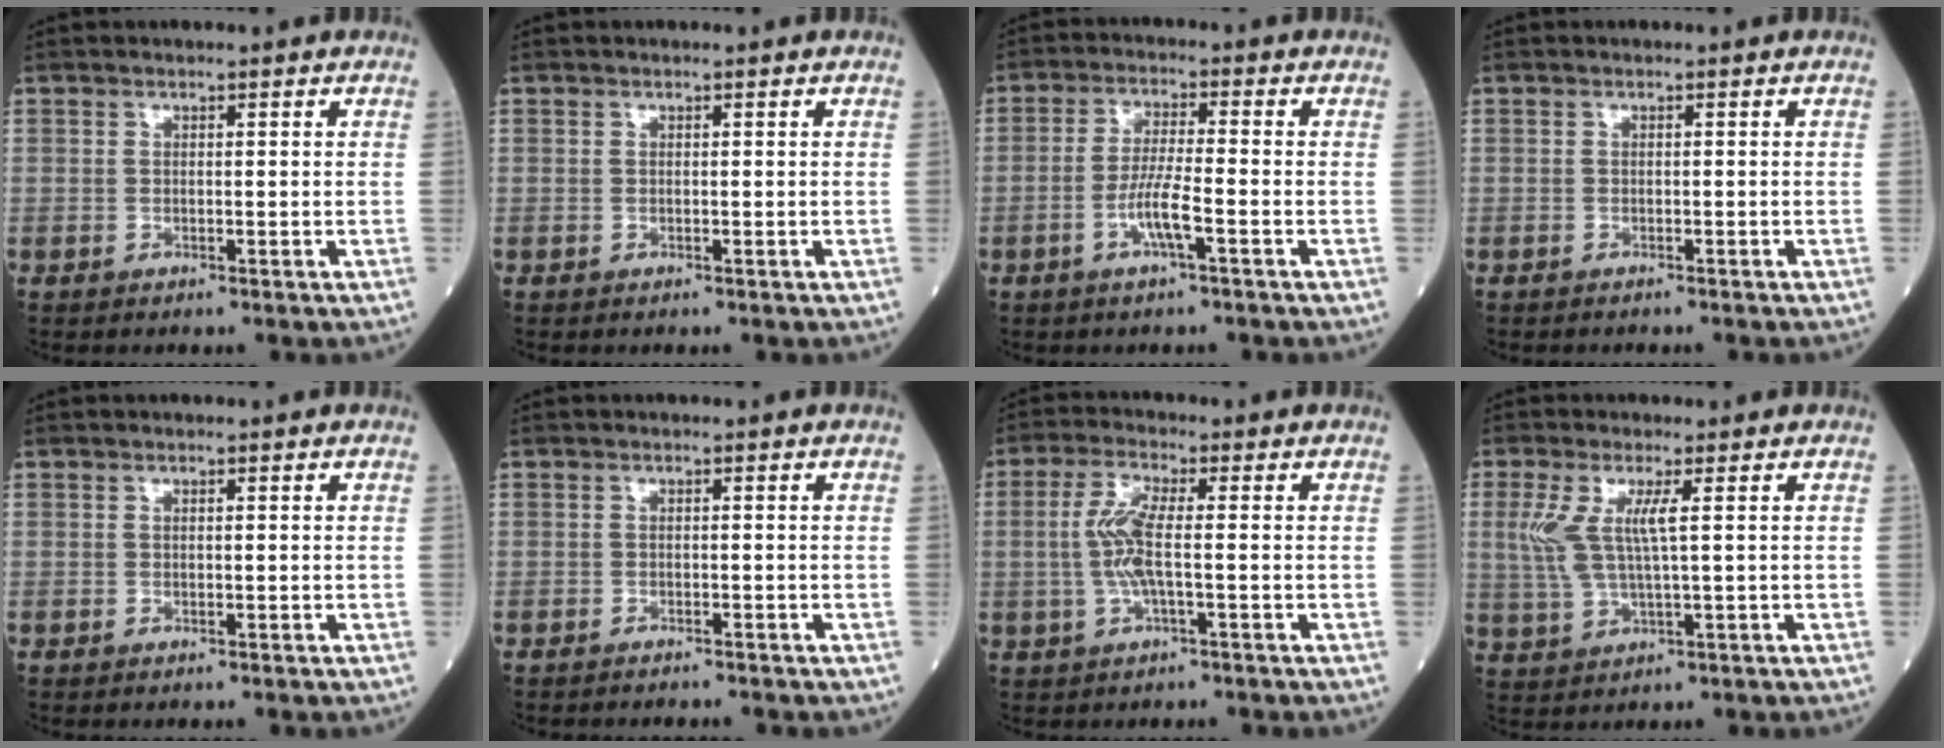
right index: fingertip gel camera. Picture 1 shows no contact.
{"total": 0.0}
{"total": 5.4, "force": [-2.1, 0.1, 5.0], "torque": [-0.101, -0.001, -0.044]}
{"total": 1.3, "force": [-1.2, 0.2, 0.4], "torque": [-0.008, -0.002, -0.016]}
{"total": 0.0}
{"total": 2.2, "force": [-2.0, 0.6, 0.5], "torque": [-0.012, -0.003, -0.024]}
{"total": 5.8, "force": [-0.3, 0.7, 5.8], "torque": [-0.130, 0.001, -0.010]}
{"total": 6.2, "force": [1.4, 1.0, 6.0], "torque": [-0.148, 0.001, 0.031]}